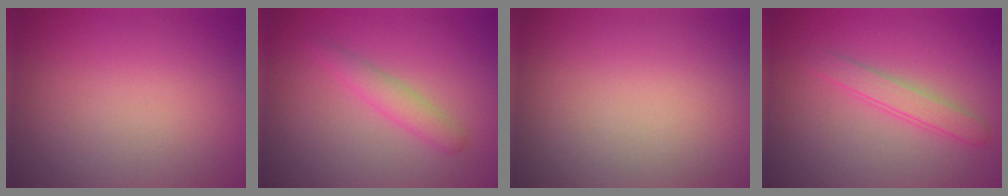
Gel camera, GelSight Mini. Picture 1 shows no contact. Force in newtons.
{"total": 1.9, "press": 1.9, "slide": 0.1}
{"total": 0.0}
{"total": 2.1, "press": 2.1, "slide": 0.0}